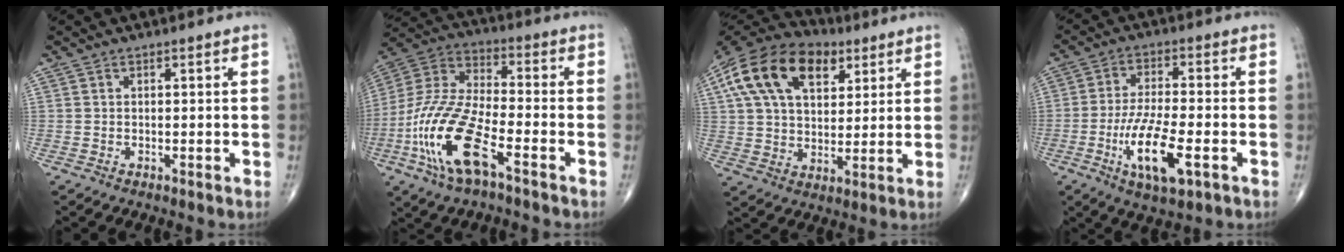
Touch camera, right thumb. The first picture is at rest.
{"total": 18.1, "force": [-7.6, 6.4, 15.2], "torque": [-0.332, 0.024, -0.146]}
{"total": 20.4, "force": [8.5, 12.3, 13.9], "torque": [-0.241, 0.010, 0.143]}
{"total": 12.0, "force": [-4.2, 3.7, 10.6], "torque": [-0.205, 0.004, -0.073]}